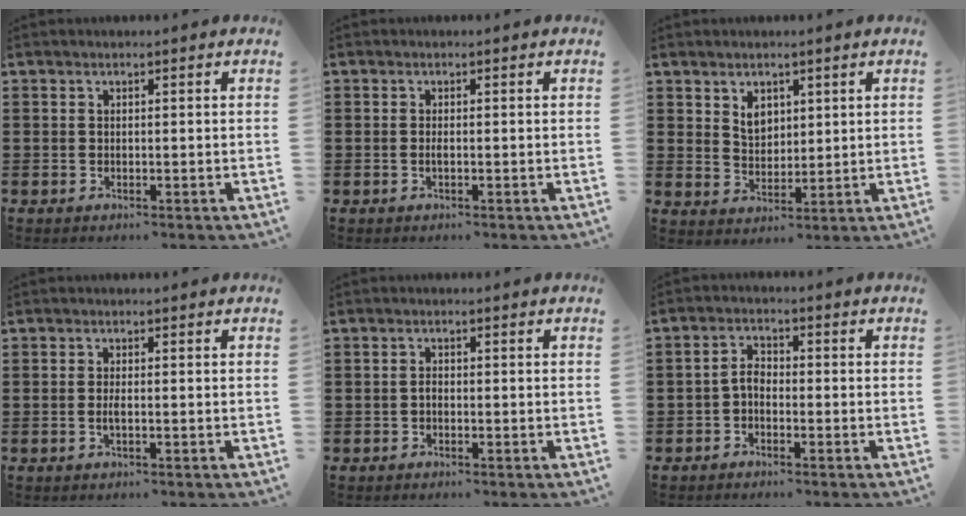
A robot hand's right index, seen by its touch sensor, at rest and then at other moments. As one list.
[{"total": 0.7, "force": [-0.2, 0.1, 0.7], "torque": [-0.012, -0.004, -0.002]}, {"total": 3.7, "force": [2.0, 2.5, 1.8], "torque": [-0.036, 0.007, 0.035]}, {"total": 1.3, "force": [-0.3, 0.2, 1.2], "torque": [-0.030, -0.004, -0.007]}, {"total": 0.9, "force": [-0.4, 0.5, 0.6], "torque": [-0.015, -0.002, -0.008]}, {"total": 2.5, "force": [-1.3, 1.3, 1.7], "torque": [-0.042, 0.006, -0.029]}]